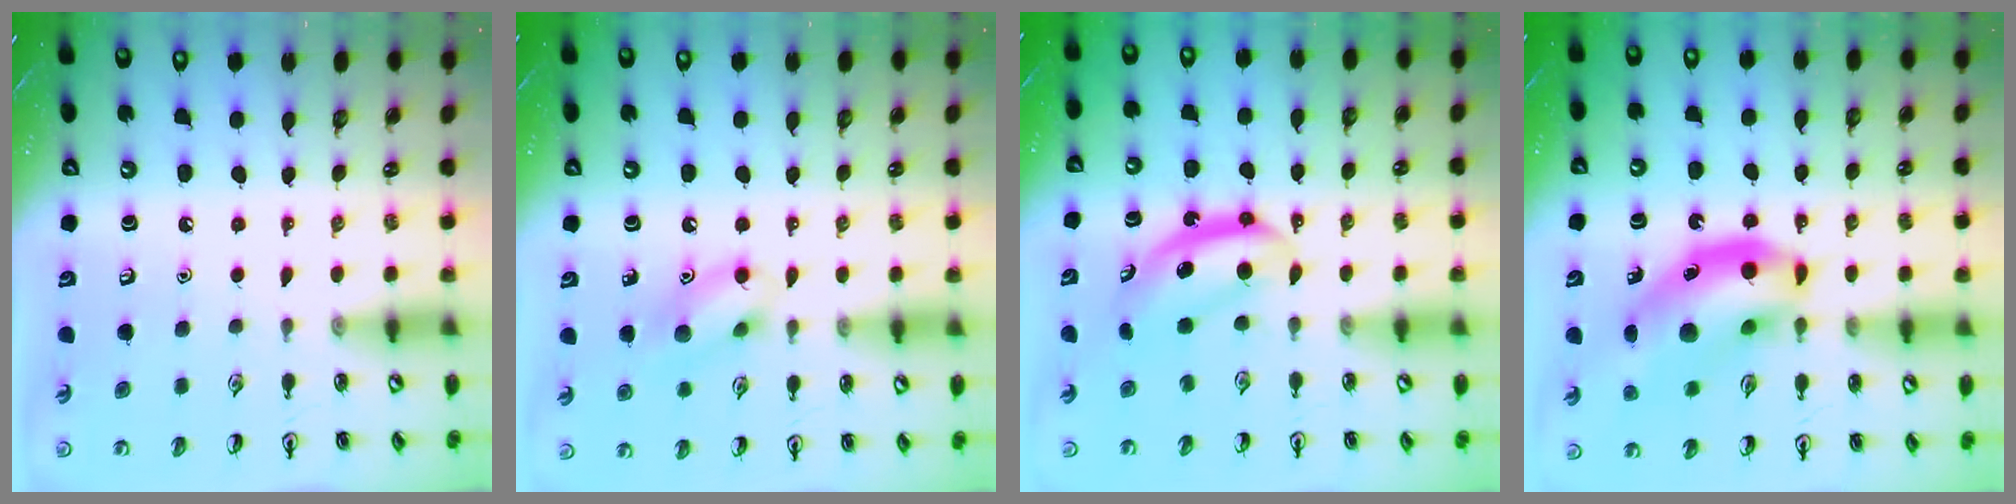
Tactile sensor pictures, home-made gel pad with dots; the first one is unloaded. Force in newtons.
{"total": 10.2, "press": 10.1, "slide": 0.9}
{"total": 5.5, "press": 5.5, "slide": 0.7}
{"total": 16.5, "press": 16.1, "slide": 3.7}